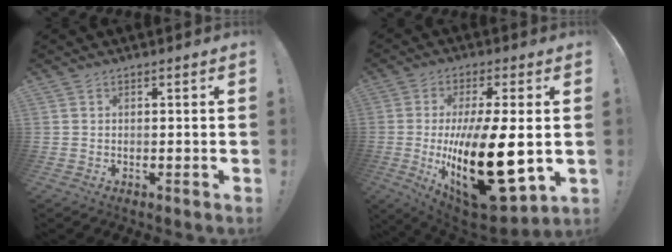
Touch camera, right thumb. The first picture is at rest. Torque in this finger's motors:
{"motor_torque": [1.91, 3.10, 1.70, -1.07, 0.78]}